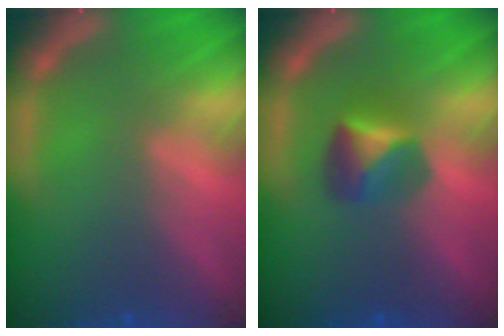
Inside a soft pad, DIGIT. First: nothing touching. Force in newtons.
{"total": 2.9}